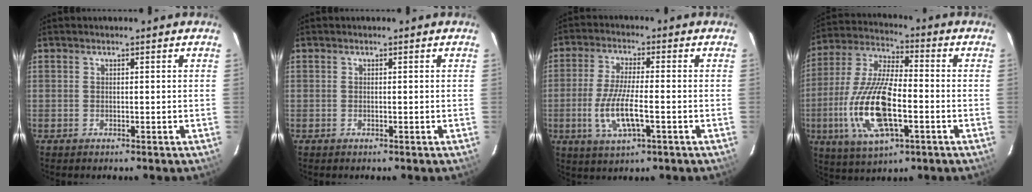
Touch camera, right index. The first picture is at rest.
{"total": 0.0}
{"total": 9.3, "force": [-2.6, 2.4, 8.6], "torque": [-0.174, -0.012, -0.049]}
{"total": 17.7, "force": [-4.7, 6.7, 15.7], "torque": [-0.335, -0.009, -0.088]}